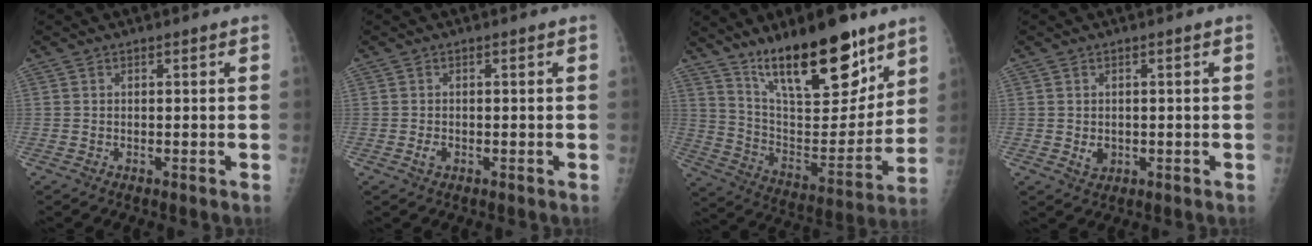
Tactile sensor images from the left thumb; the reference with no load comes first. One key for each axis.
{"total": 1.5, "fx": -0.5, "fy": 1.0, "fz": 1.0, "tx": -0.016, "ty": 0.000, "tz": -0.008}
{"total": 23.3, "fx": 15.6, "fy": 7.9, "fz": 15.3, "tx": -0.199, "ty": -0.081, "tz": 0.268}
{"total": 2.4, "fx": -0.2, "fy": 2.0, "fz": 1.4, "tx": -0.015, "ty": -0.001, "tz": 0.004}